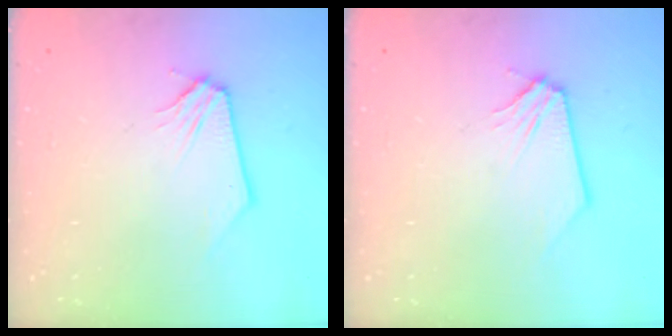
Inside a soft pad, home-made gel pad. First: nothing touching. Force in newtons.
{"total": 0.0}